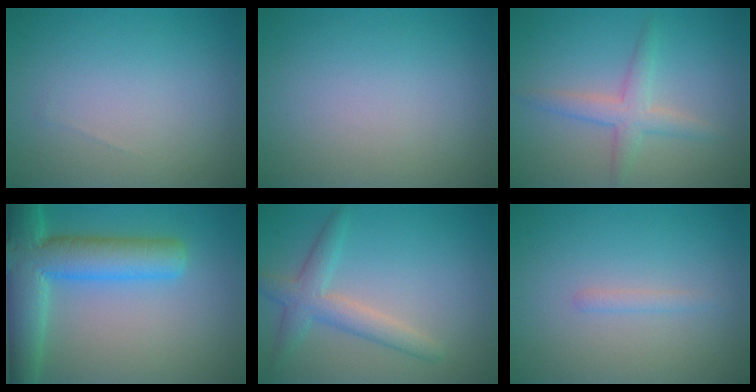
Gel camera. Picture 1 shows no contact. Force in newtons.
{"total": 0.0}
{"total": 2.7, "press": 2.7, "slide": 0.1}
{"total": 8.6, "press": 8.6, "slide": 0.5}
{"total": 3.3, "press": 3.3, "slide": 0.0}
{"total": 0.8, "press": 0.8, "slide": 0.0}